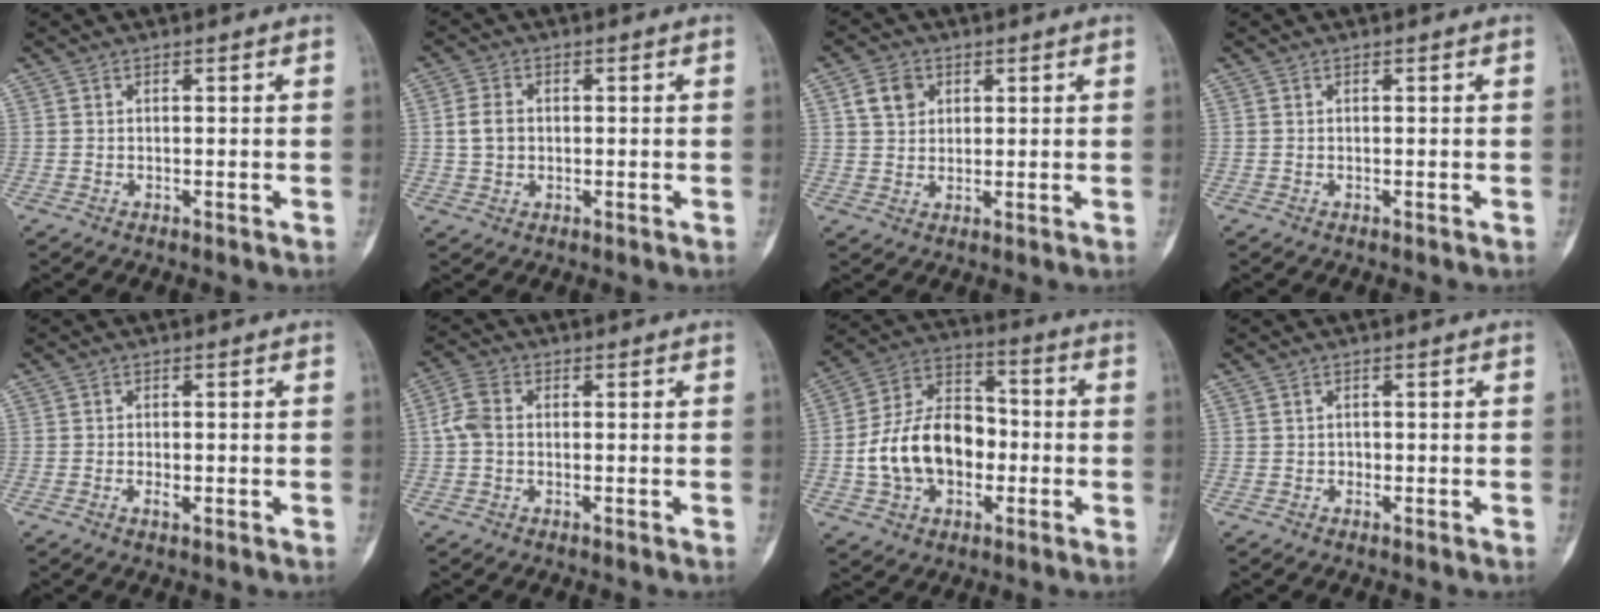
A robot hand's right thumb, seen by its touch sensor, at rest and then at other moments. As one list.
[{"total": 3.4, "force": [0.1, 2.8, 1.9], "torque": [-0.026, 0.006, -0.001]}, {"total": 5.0, "force": [2.0, 4.0, 2.3], "torque": [-0.022, -0.004, 0.036]}, {"total": 0.0}, {"total": 1.8, "force": [-0.6, 0.9, 1.4], "torque": [-0.026, 0.000, -0.010]}, {"total": 4.4, "force": [-0.1, 3.0, 3.2], "torque": [-0.077, 0.011, -0.008]}, {"total": 17.0, "force": [-2.6, 11.9, 11.8], "torque": [-0.186, 0.041, -0.046]}, {"total": 0.7, "force": [-0.2, 0.6, 0.2], "torque": [0.001, 0.003, -0.005]}]